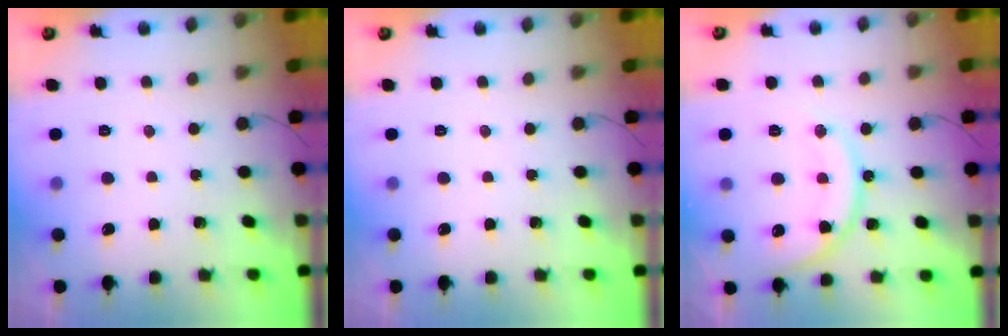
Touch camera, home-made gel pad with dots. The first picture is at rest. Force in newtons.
{"total": 0.0}
{"total": 14.8, "press": 14.7, "slide": 1.2}